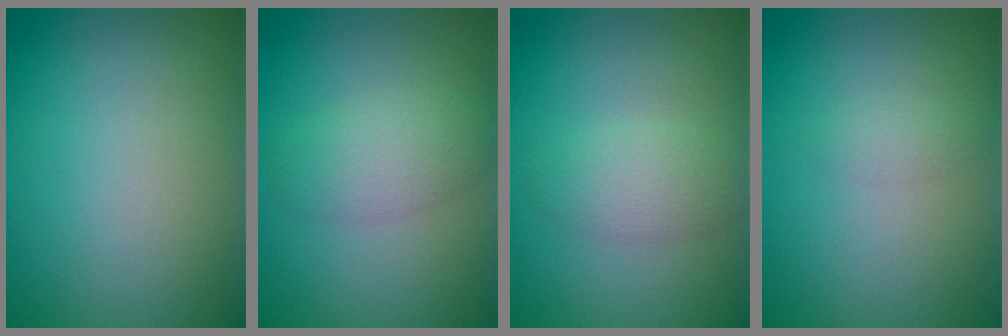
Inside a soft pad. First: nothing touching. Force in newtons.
{"total": 3.0, "press": 3.0, "slide": 0.2}
{"total": 2.4, "press": 2.4, "slide": 0.0}
{"total": 0.9, "press": 0.9, "slide": 0.0}